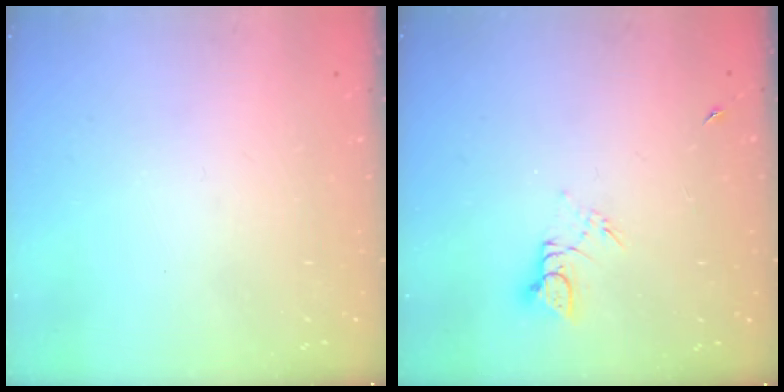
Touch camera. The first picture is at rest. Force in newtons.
{"total": 4.0, "press": 4.0, "slide": 0.3}